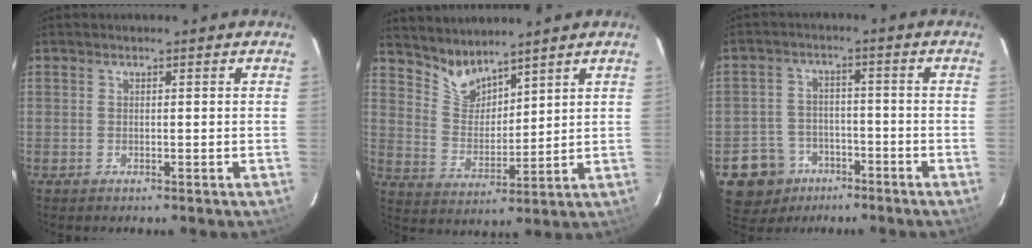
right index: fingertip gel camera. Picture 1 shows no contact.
{"total": 6.9, "force": [6.3, 2.2, 1.8], "torque": [-0.030, -0.004, 0.130]}
{"total": 9.4, "force": [-5.3, 7.6, 1.4], "torque": [-0.057, 0.027, -0.073]}